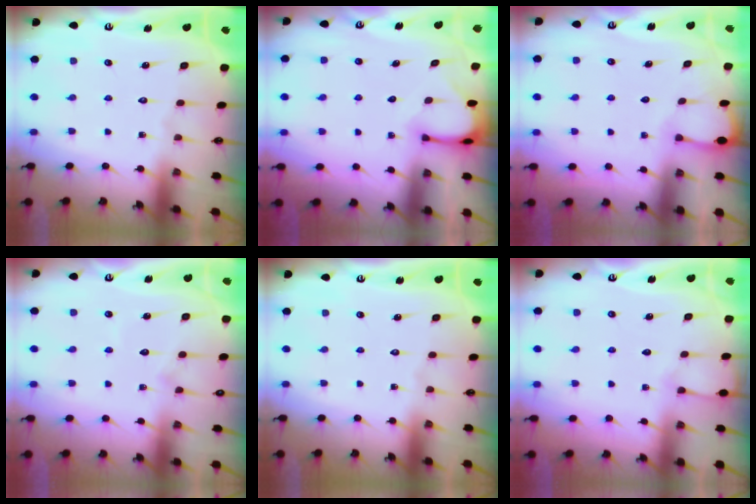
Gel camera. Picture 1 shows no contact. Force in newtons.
{"total": 3.2, "press": 3.2, "slide": 0.2}
{"total": 2.7, "press": 2.7, "slide": 0.3}
{"total": 7.8, "press": 7.8, "slide": 0.6}
{"total": 0.0}
{"total": 2.7, "press": 2.7, "slide": 0.5}